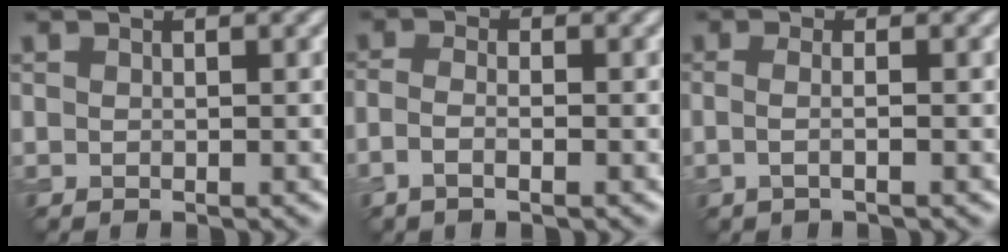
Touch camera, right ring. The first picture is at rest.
{"total": 1.8, "force": [-0.9, 0.6, 1.4], "torque": [-0.031, -0.001, -0.021]}
{"total": 1.8, "force": [-0.1, 0.7, 1.7], "torque": [-0.024, -0.007, -0.016]}